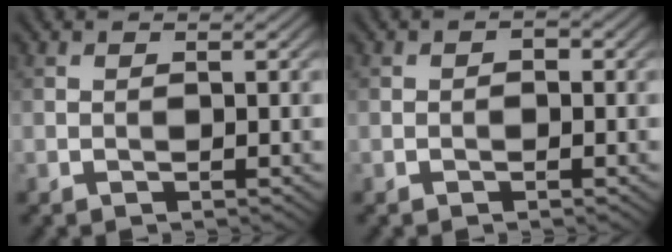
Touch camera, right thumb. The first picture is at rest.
{"total": 0.9, "force": [-0.2, 0.8, 0.5], "torque": [-0.006, -0.002, -0.008]}